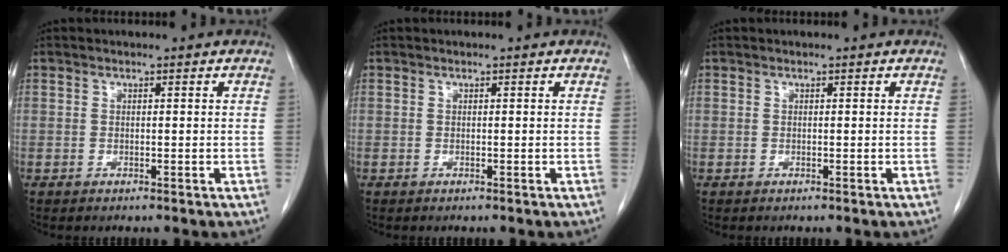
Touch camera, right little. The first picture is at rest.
{"total": 0.0}
{"total": 0.0}